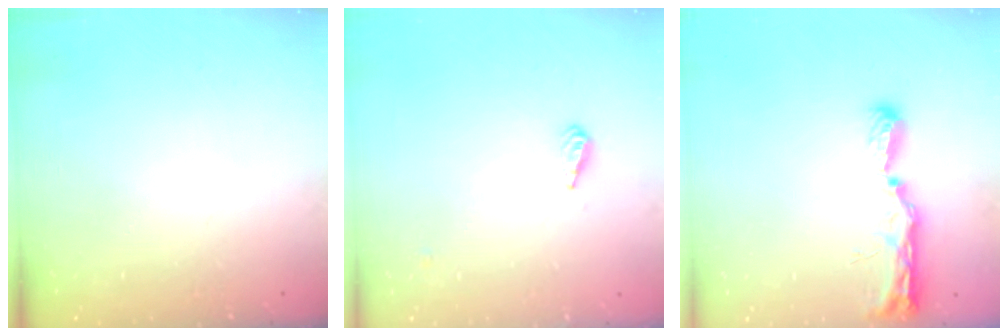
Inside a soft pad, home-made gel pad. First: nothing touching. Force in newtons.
{"total": 3.5, "press": 3.5, "slide": 0.4}
{"total": 11.3, "press": 10.0, "slide": 5.1}